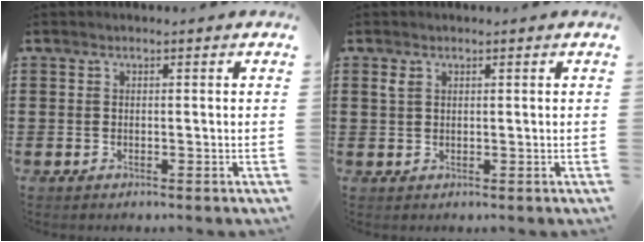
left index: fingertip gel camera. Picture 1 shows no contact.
{"total": 1.3, "force": [0.6, 0.8, 0.9], "torque": [-0.021, 0.004, 0.012]}